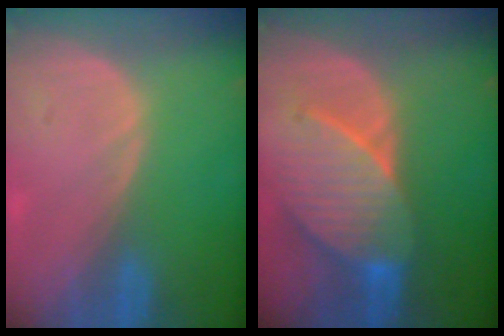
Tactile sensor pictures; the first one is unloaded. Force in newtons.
{"total": 8.5, "press": 8.3, "slide": 1.5}